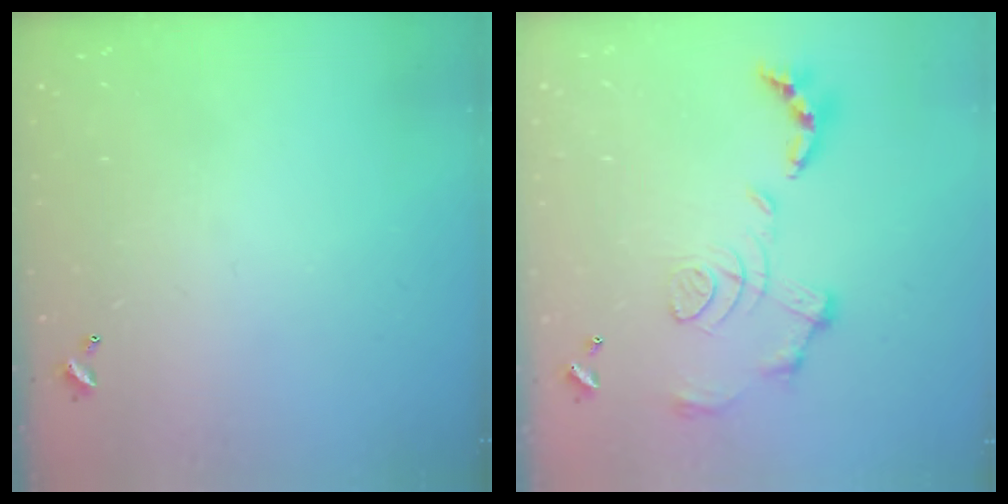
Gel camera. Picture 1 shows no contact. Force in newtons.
{"total": 1.5, "press": 0.8, "slide": 1.3}